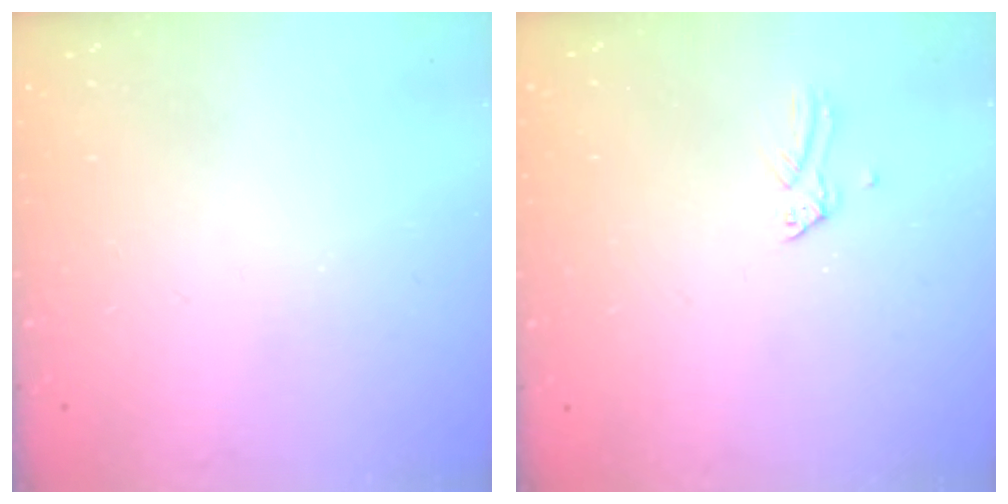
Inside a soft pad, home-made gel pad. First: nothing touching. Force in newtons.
{"total": 0.0}